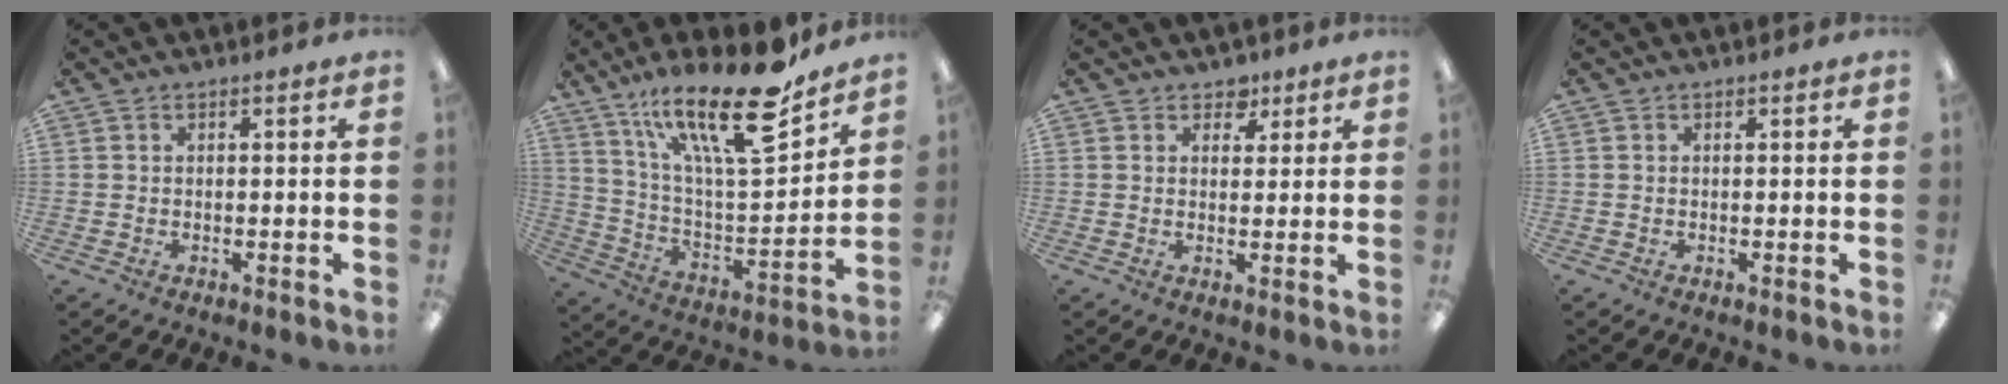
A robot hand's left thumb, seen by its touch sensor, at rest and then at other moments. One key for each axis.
{"total": 23.8, "fx": 16.6, "fy": 6.6, "fz": 15.8, "tx": -0.256, "ty": -0.107, "tz": 0.274}
{"total": 3.8, "fx": 2.6, "fy": 2.6, "fz": 1.0, "tx": -0.004, "ty": -0.010, "tz": 0.043}
{"total": 0.0}